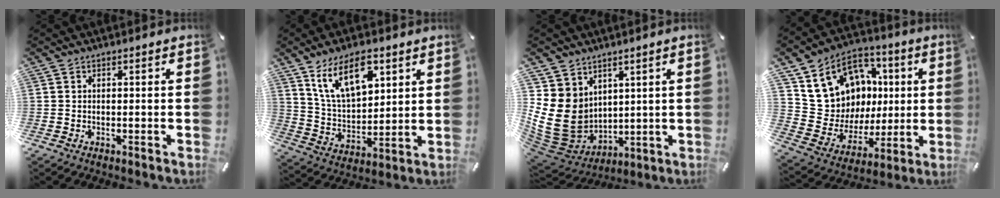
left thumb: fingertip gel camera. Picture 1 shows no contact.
{"total": 14.3, "force": [8.1, 7.8, 8.9], "torque": [-0.168, -0.022, 0.146]}
{"total": 15.5, "force": [1.2, 13.6, 7.2], "torque": [-0.170, -0.024, 0.029]}
{"total": 14.3, "force": [5.3, 12.7, 3.9], "torque": [-0.067, -0.038, 0.117]}